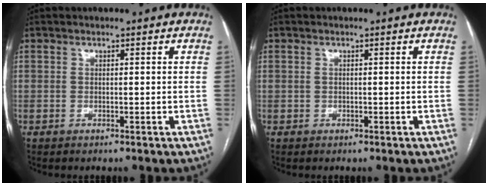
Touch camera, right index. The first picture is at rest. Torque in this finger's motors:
{"motor_torque": [-0.07, -0.03, -0.04, 0.01]}